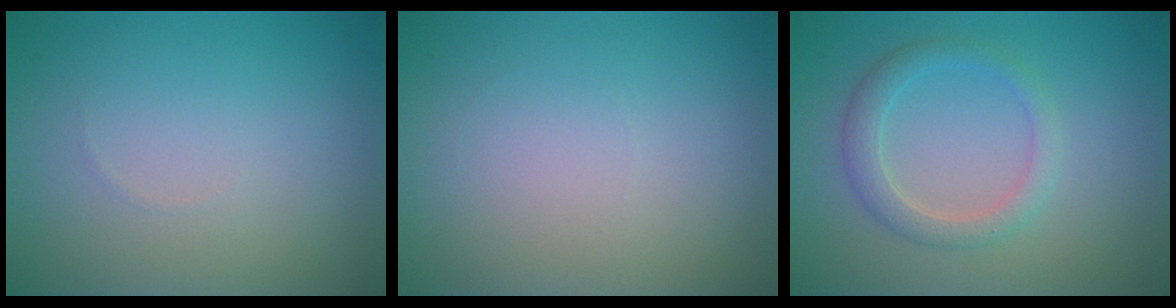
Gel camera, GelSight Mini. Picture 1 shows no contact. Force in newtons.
{"total": 0.0}
{"total": 2.5, "press": 2.5, "slide": 0.1}